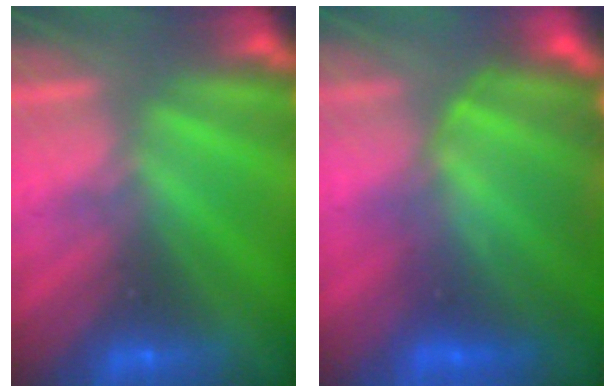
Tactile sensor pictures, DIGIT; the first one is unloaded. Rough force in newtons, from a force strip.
{"total": 7.1}